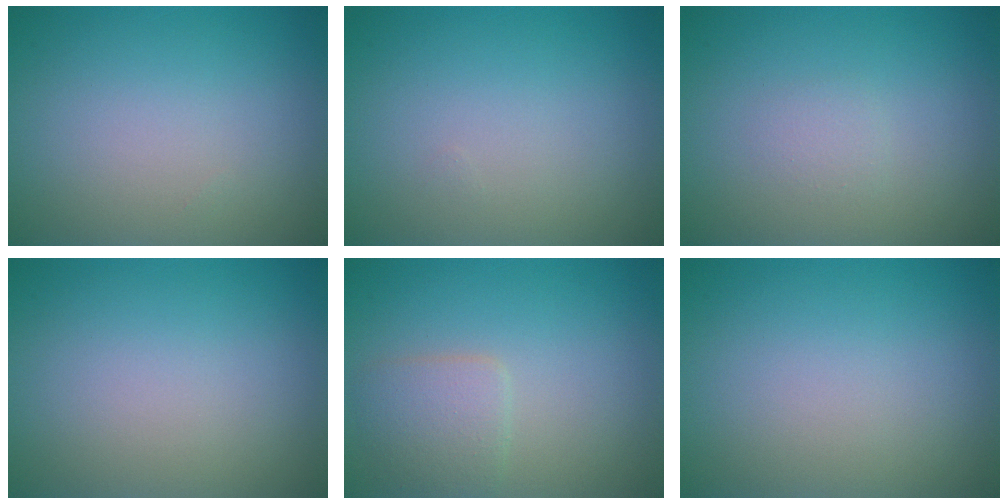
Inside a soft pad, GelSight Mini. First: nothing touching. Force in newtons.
{"total": 0.0}
{"total": 0.8, "press": 0.8, "slide": 0.0}
{"total": 0.0}
{"total": 2.5, "press": 2.5, "slide": 0.1}
{"total": 0.0}